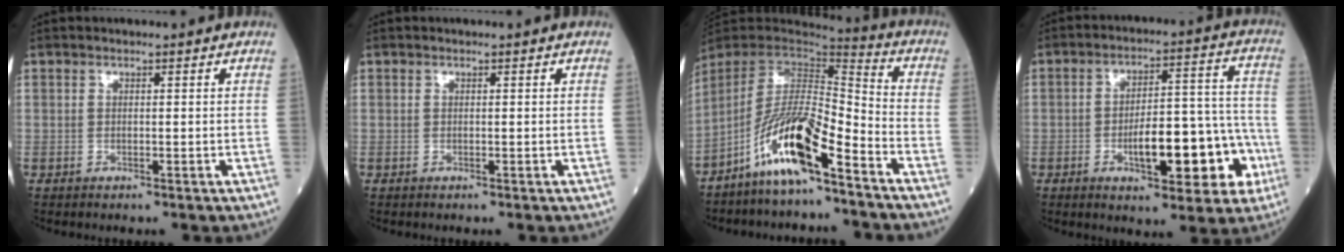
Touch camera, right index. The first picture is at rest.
{"total": 0.0}
{"total": 13.2, "force": [-8.1, 1.5, 10.3], "torque": [-0.205, -0.005, -0.152]}
{"total": 11.8, "force": [-3.7, 5.0, 10.0], "torque": [-0.127, 0.033, -0.043]}